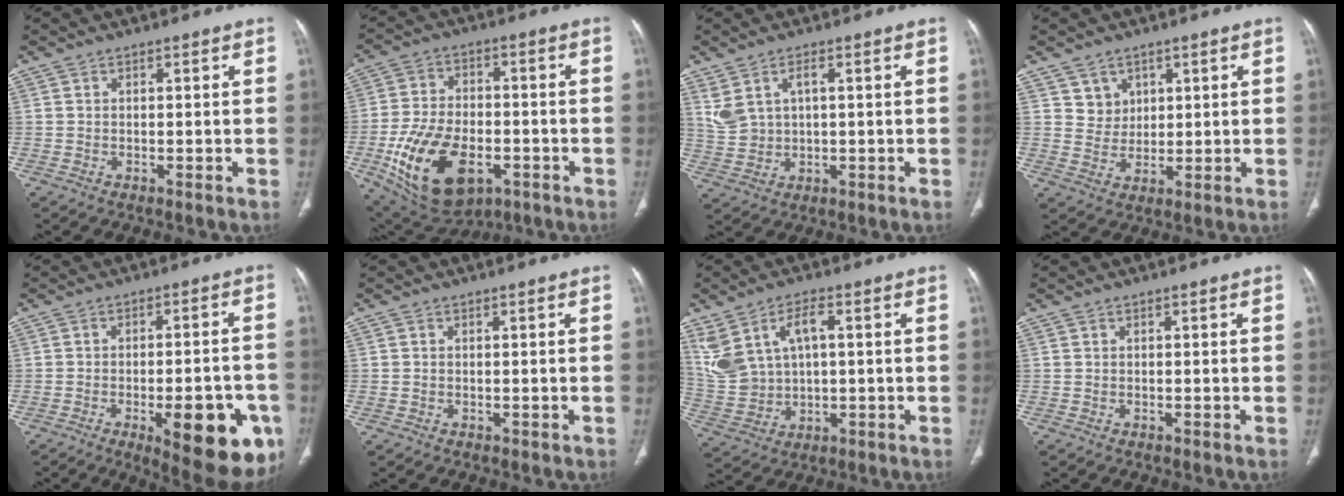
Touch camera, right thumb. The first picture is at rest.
{"total": 19.7, "force": [-6.7, 11.7, 14.4], "torque": [-0.249, 0.011, -0.095]}
{"total": 5.7, "force": [1.9, 3.4, 4.1], "torque": [-0.083, -0.002, 0.051]}
{"total": 4.4, "force": [2.4, 3.6, 0.4], "torque": [0.016, -0.019, 0.049]}
{"total": 18.3, "force": [-7.1, 6.6, 15.6], "torque": [-0.148, 0.016, -0.078]}
{"total": 0.8, "force": [-0.1, 0.7, 0.3], "torque": [-0.005, 0.002, 0.003]}
{"total": 11.6, "force": [3.6, 6.9, 8.6], "torque": [-0.177, 0.001, 0.088]}
{"total": 0.0}